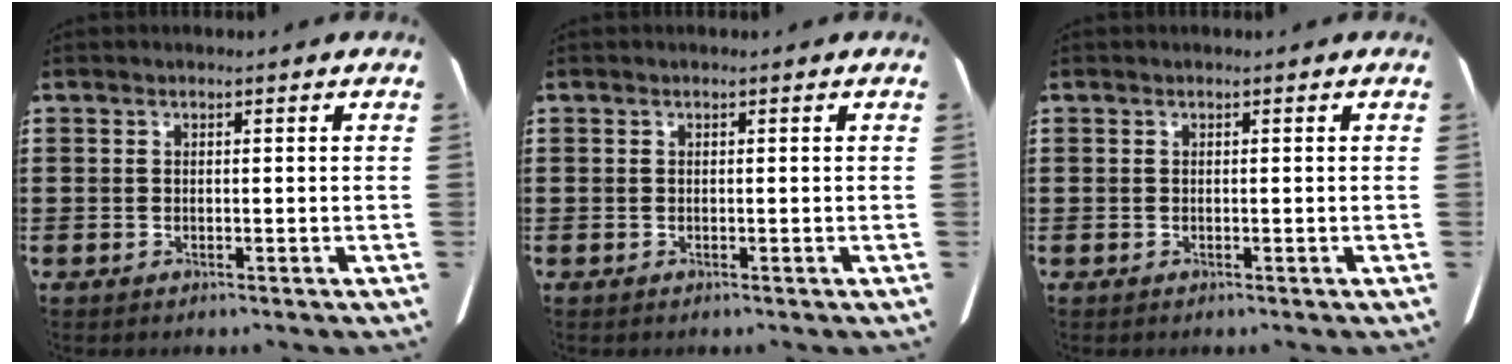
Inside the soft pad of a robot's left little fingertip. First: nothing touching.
{"total": 0.0}
{"total": 0.0}